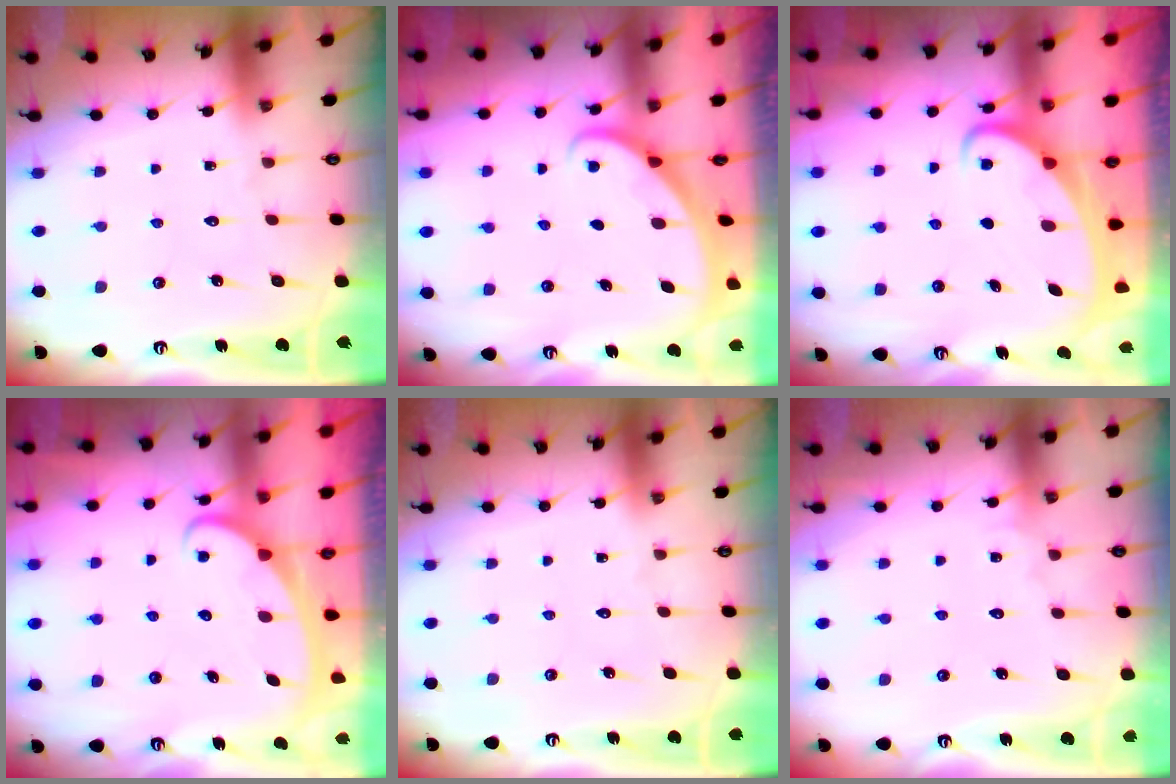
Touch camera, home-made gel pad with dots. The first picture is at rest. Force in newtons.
{"total": 1.9, "press": 1.9, "slide": 0.1}
{"total": 2.7, "press": 2.7, "slide": 0.3}
{"total": 2.5, "press": 2.5, "slide": 0.4}
{"total": 0.0}
{"total": 2.7, "press": 2.7, "slide": 0.3}